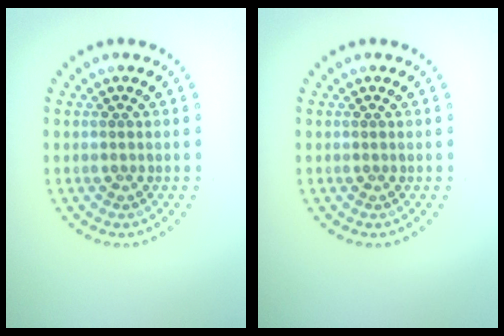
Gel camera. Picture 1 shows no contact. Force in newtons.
{"total": 0.0}